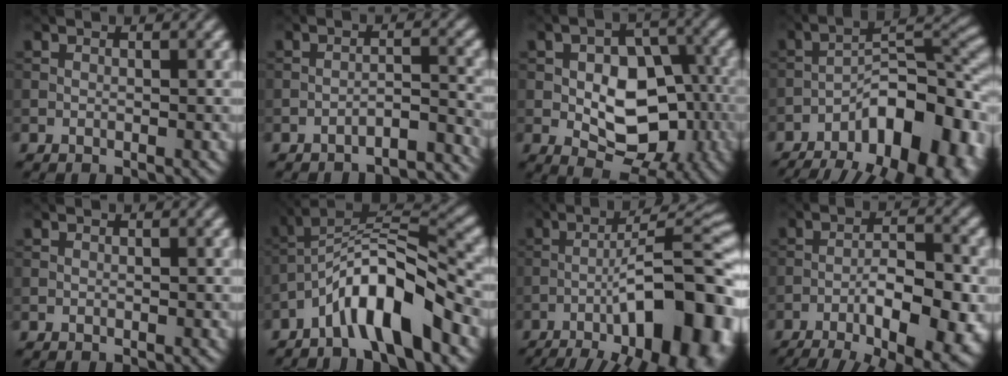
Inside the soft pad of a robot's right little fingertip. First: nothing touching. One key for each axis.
{"total": 4.0, "fx": -3.7, "fy": 0.6, "fz": 1.5, "tx": -0.021, "ty": 0.007, "tz": -0.054}
{"total": 8.8, "fx": -1.5, "fy": 5.4, "fz": 6.7, "tx": -0.108, "ty": 0.003, "tz": -0.022}
{"total": 17.1, "fx": -10.0, "fy": 6.9, "fz": 12.1, "tx": -0.169, "ty": 0.004, "tz": -0.157}
{"total": 0.0}
{"total": 9.1, "fx": -5.2, "fy": 2.5, "fz": 7.1, "tx": -0.116, "ty": 0.020, "tz": -0.099}
{"total": 17.5, "fx": -8.1, "fy": 5.3, "fz": 14.6, "tx": -0.181, "ty": 0.019, "tz": -0.117}
{"total": 12.3, "fx": -6.9, "fy": 3.8, "fz": 9.5, "tx": -0.137, "ty": -0.002, "tz": -0.090}